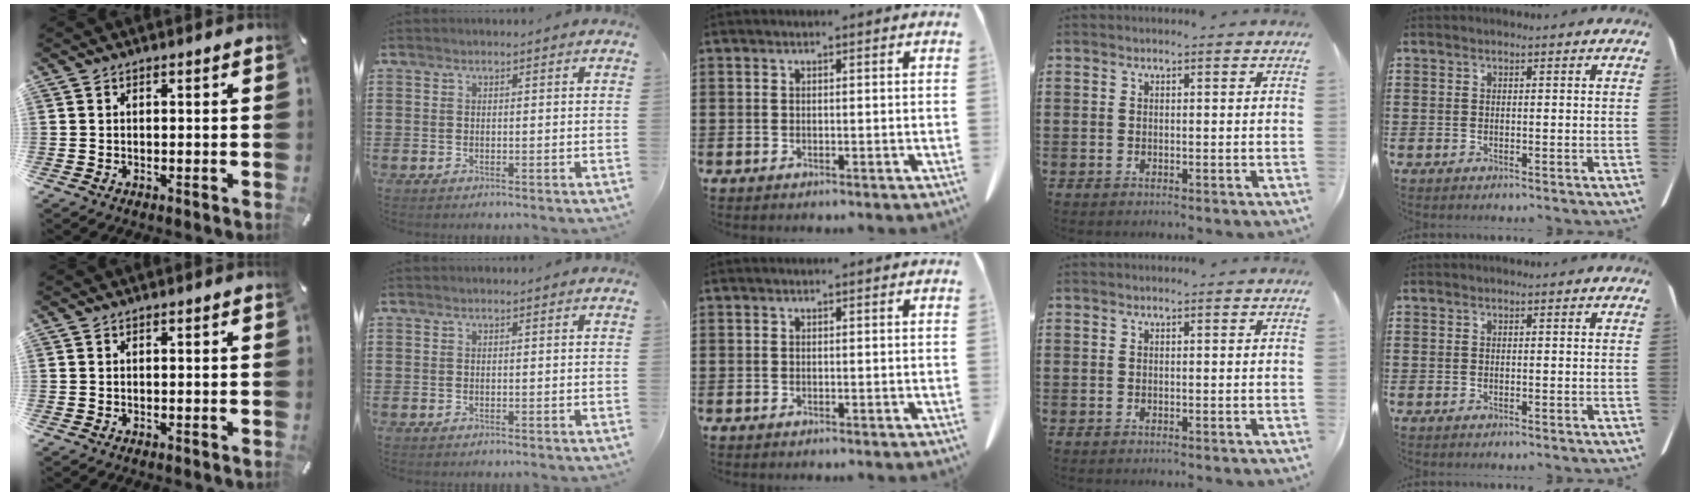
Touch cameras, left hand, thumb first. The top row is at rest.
{}